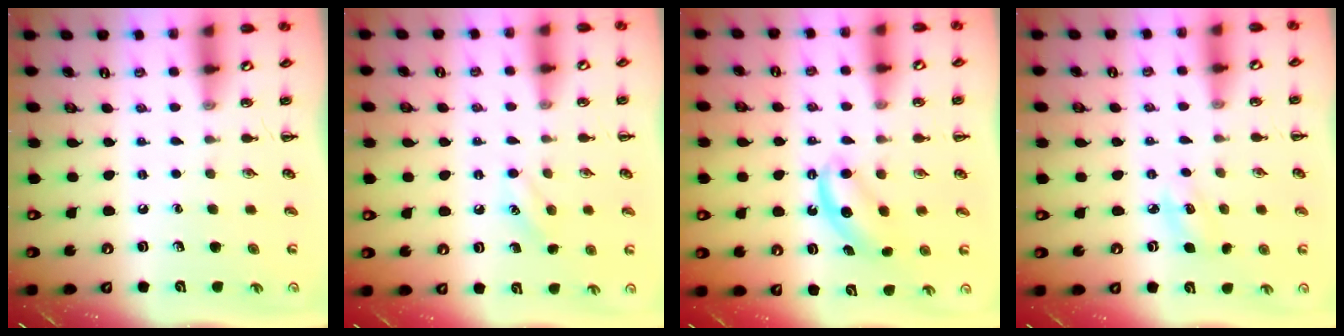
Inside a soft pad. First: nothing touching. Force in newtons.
{"total": 8.1, "press": 7.9, "slide": 1.8}
{"total": 6.2, "press": 6.1, "slide": 0.9}
{"total": 5.4, "press": 5.1, "slide": 1.6}